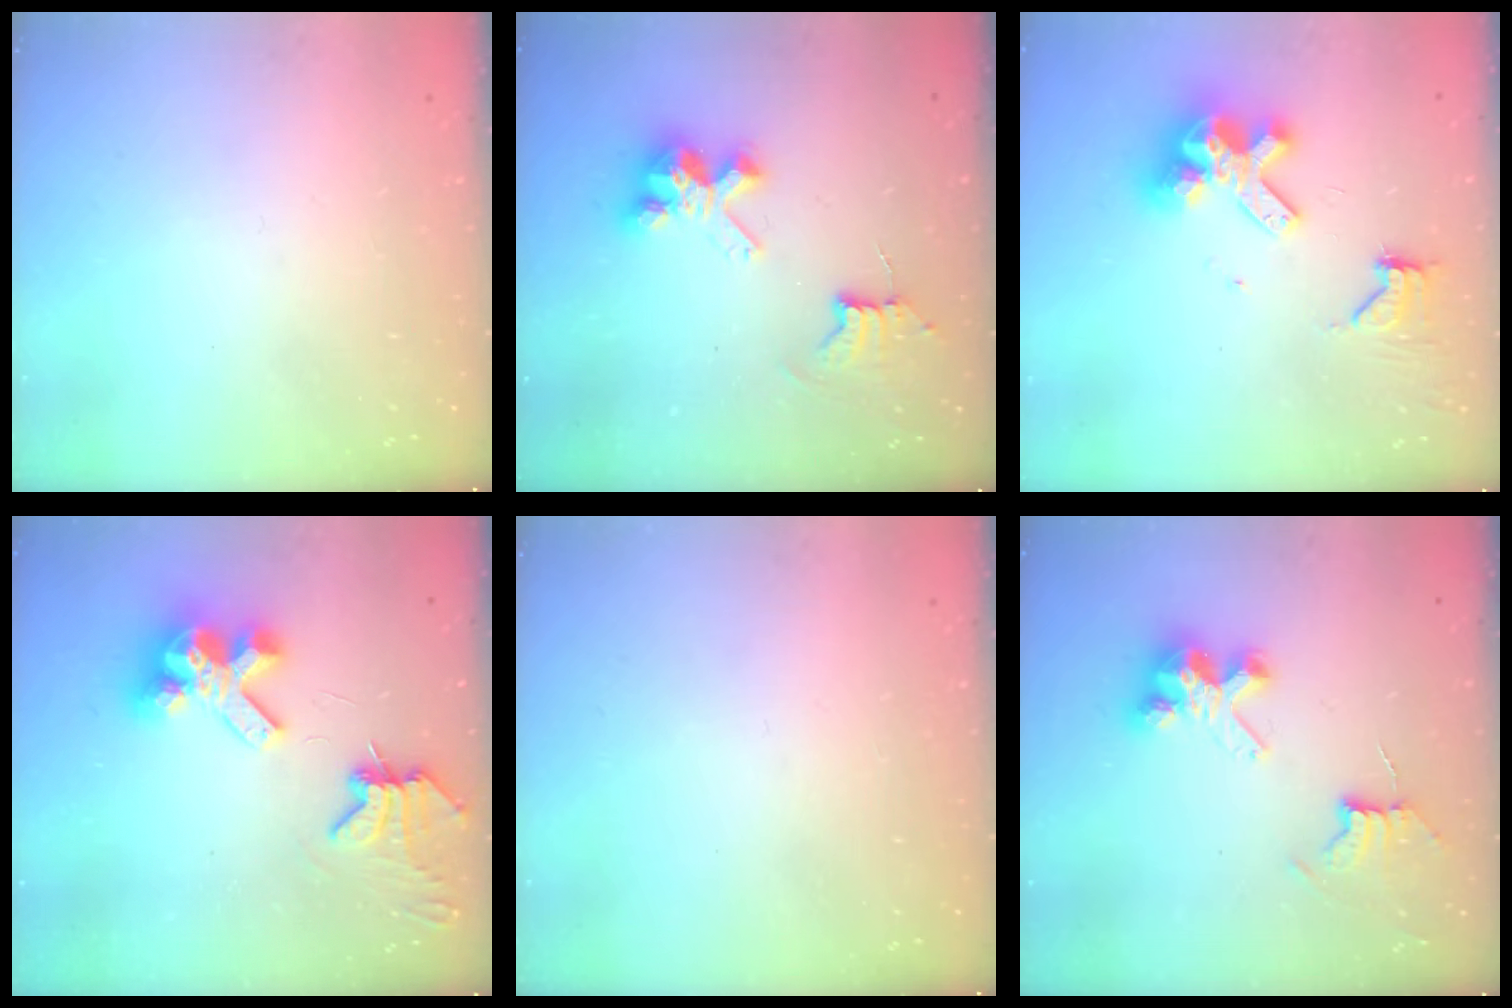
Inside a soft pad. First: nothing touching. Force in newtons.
{"total": 8.4, "press": 8.4, "slide": 0.7}
{"total": 12.6, "press": 12.5, "slide": 1.6}
{"total": 9.9, "press": 9.8, "slide": 1.1}
{"total": 0.0}
{"total": 8.2, "press": 8.1, "slide": 0.8}